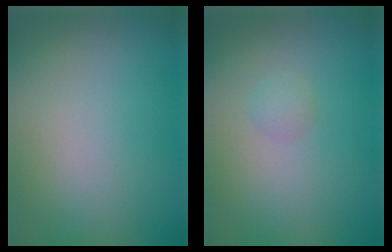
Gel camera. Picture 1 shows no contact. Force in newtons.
{"total": 1.0, "press": 1.0, "slide": 0.1}